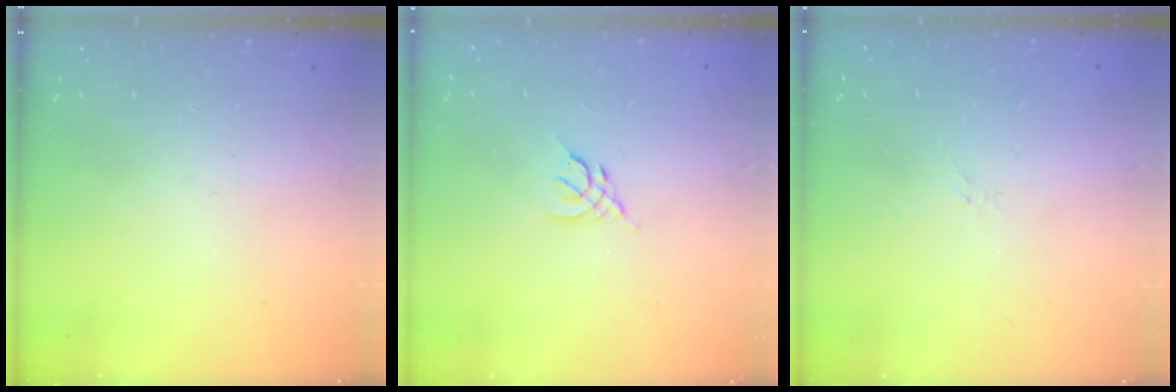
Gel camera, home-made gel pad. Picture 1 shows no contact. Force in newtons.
{"total": 2.8, "press": 2.8, "slide": 0.7}
{"total": 1.5, "press": 1.4, "slide": 0.3}